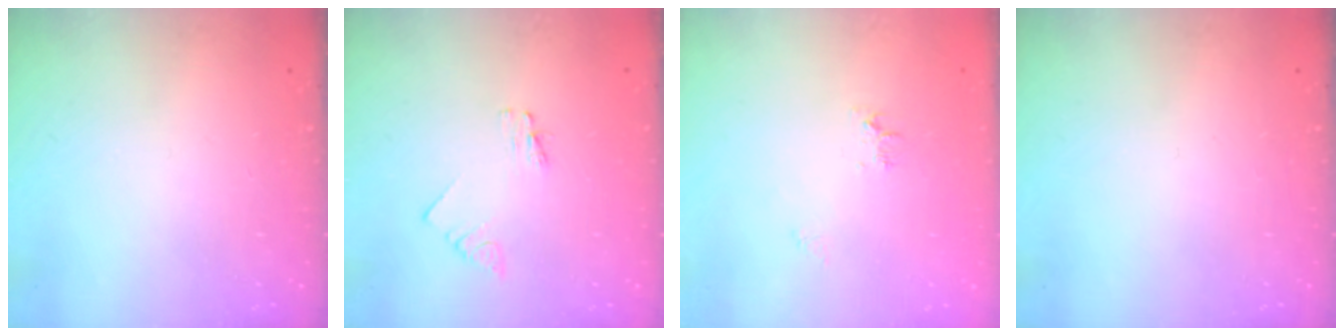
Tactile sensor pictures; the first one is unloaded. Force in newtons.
{"total": 1.6, "press": 1.6, "slide": 0.2}
{"total": 6.0, "press": 5.9, "slide": 0.6}
{"total": 0.0}